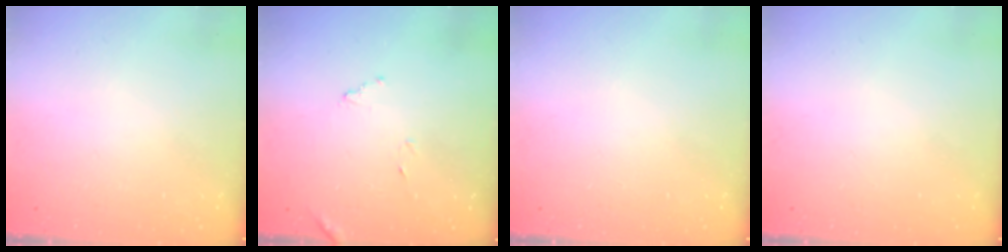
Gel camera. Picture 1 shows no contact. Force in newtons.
{"total": 7.1, "press": 7.0, "slide": 0.4}
{"total": 0.0}
{"total": 0.0}